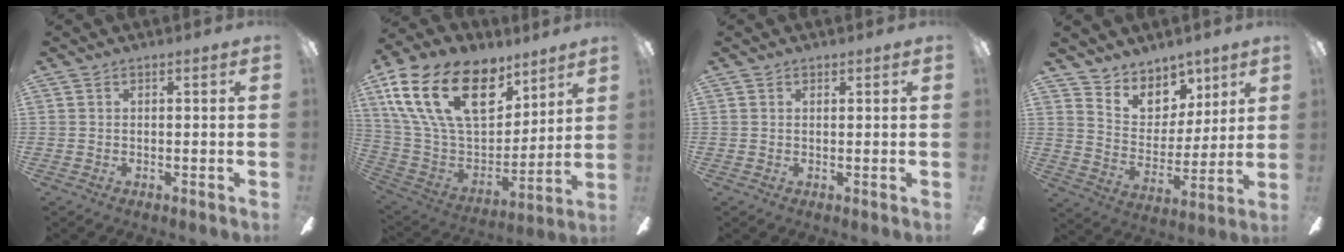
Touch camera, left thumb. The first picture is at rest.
{"total": 26.6, "force": [13.3, 15.1, 17.4], "torque": [-0.324, -0.069, 0.239]}
{"total": 0.7, "force": [0.5, 0.4, 0.0], "torque": [0.000, 0.001, 0.010]}
{"total": 10.0, "force": [7.6, 6.4, 1.1], "torque": [-0.035, -0.068, 0.151]}